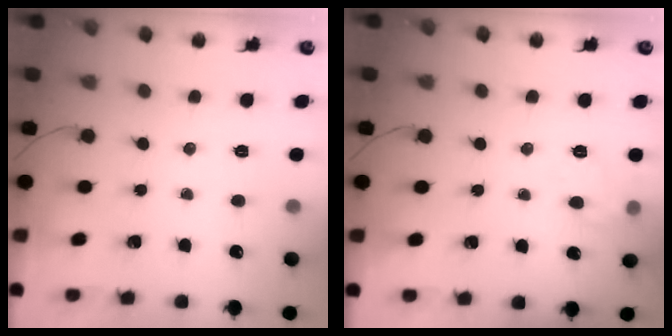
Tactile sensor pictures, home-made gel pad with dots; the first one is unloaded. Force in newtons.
{"total": 7.5, "press": 7.5, "slide": 0.6}